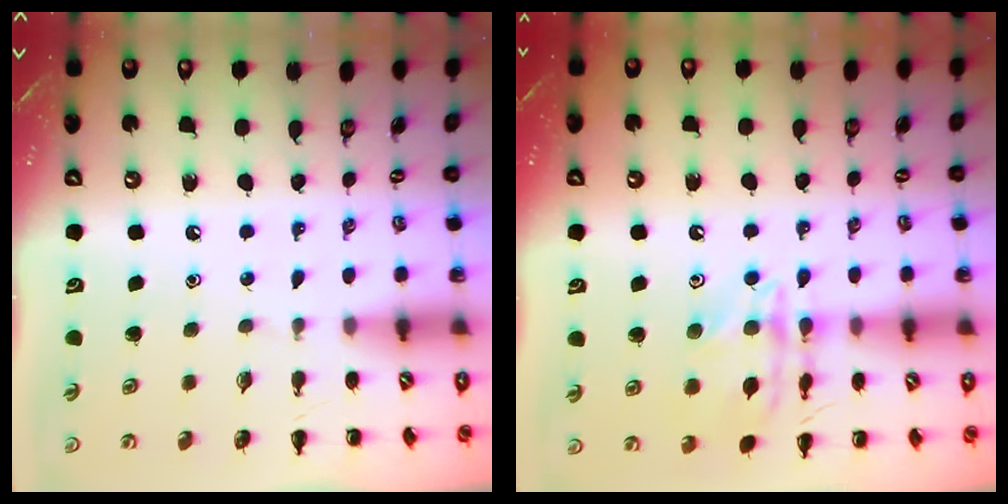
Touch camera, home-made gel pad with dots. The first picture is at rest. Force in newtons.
{"total": 14.0, "press": 13.9, "slide": 0.7}